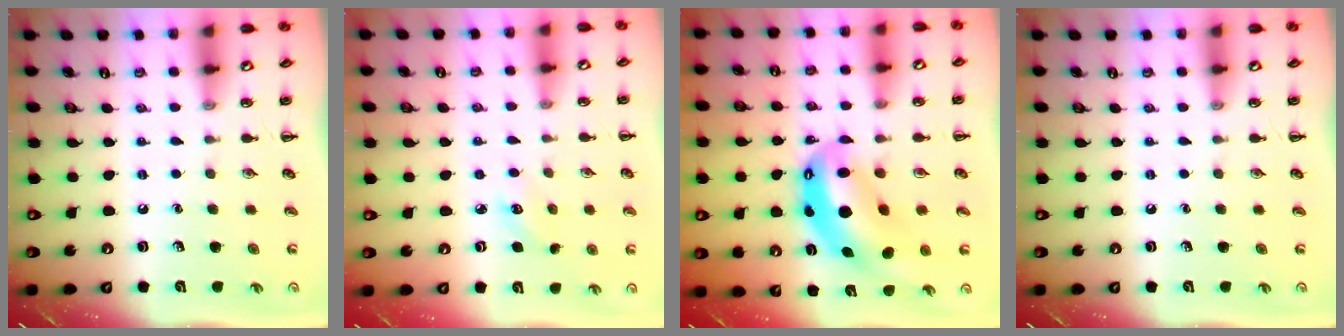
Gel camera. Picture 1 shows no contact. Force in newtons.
{"total": 3.2, "press": 3.1, "slide": 0.8}
{"total": 12.8, "press": 12.4, "slide": 3.2}
{"total": 0.0}